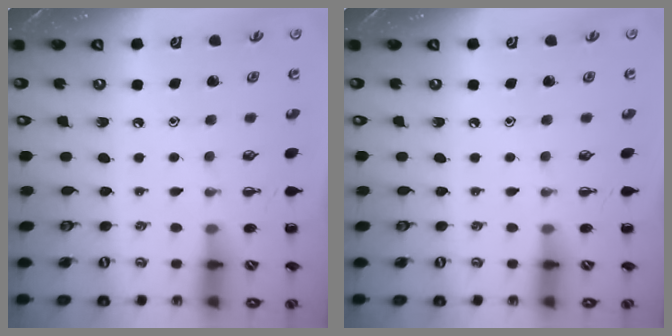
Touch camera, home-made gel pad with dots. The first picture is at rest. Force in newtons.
{"total": 0.0}